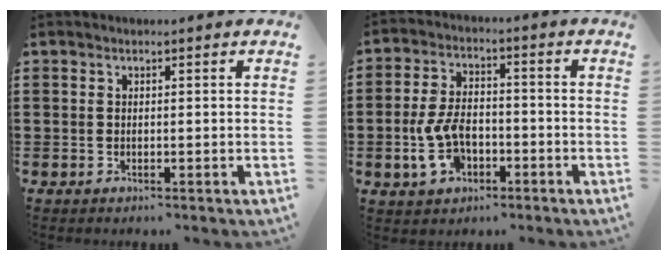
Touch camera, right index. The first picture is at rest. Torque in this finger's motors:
{"motor_torque": [1.40, 0.74, 0.42, 0.06]}